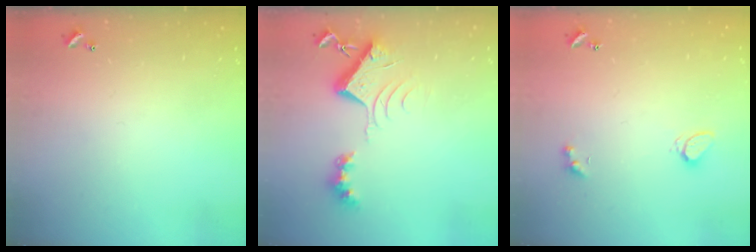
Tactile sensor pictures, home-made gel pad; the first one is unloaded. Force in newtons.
{"total": 8.0, "press": 8.0, "slide": 0.9}
{"total": 2.1, "press": 2.0, "slide": 0.6}